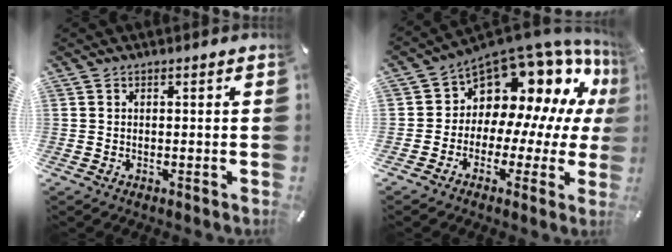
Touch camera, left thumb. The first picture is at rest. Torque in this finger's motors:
{"motor_torque": [0.68, 1.59, 0.93, 0.39, 0.07]}